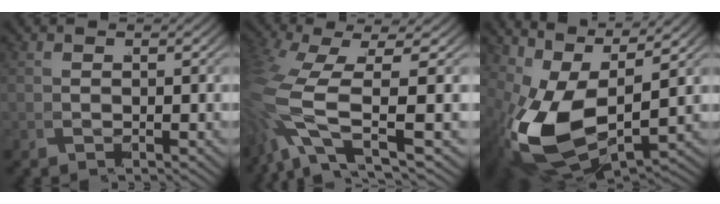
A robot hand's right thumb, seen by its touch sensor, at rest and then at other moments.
{"total": 8.0, "force": [0.1, 3.6, 7.1], "torque": [-0.196, -0.036, 0.025]}
{"total": 11.7, "force": [0.3, 6.7, 9.6], "torque": [-0.217, -0.053, 0.035]}